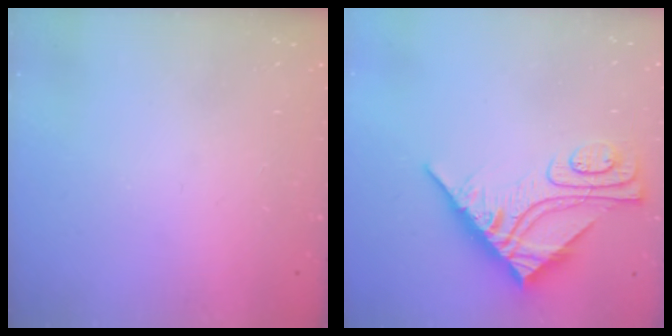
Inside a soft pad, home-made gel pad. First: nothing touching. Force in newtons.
{"total": 10.6, "press": 10.5, "slide": 1.0}